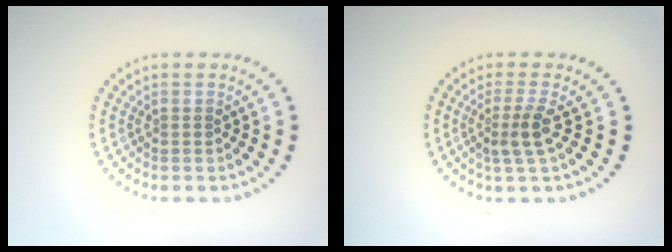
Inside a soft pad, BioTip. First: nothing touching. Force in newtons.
{"total": 2.4, "press": 1.7, "slide": 1.6}